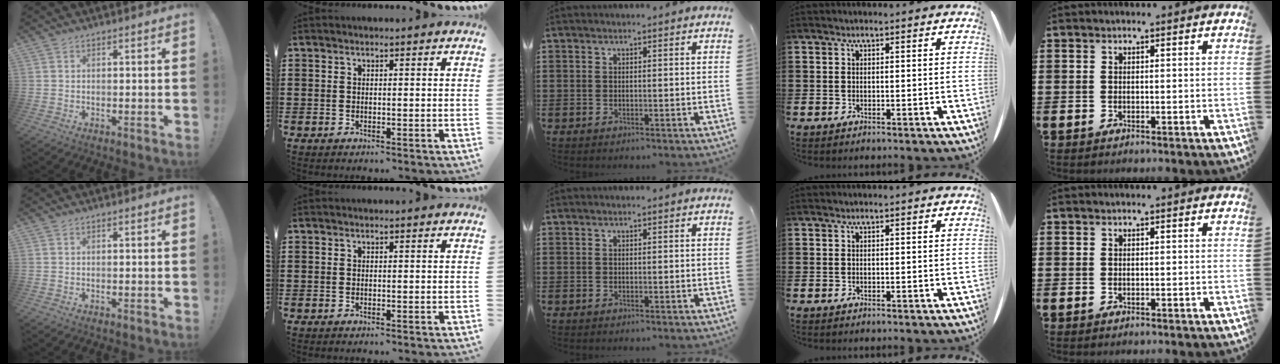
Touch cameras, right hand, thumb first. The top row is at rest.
{}